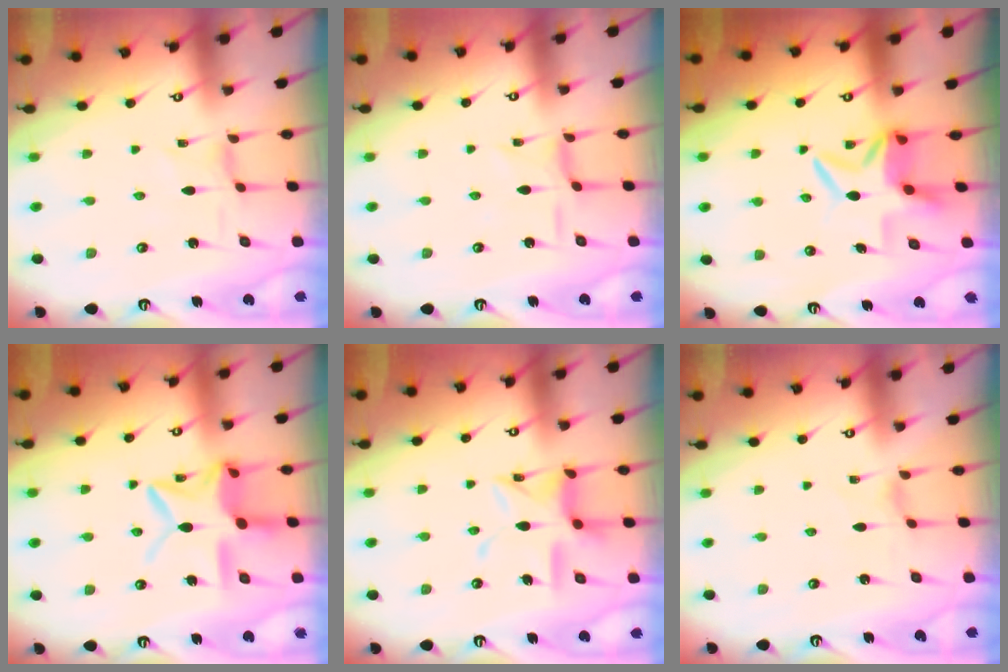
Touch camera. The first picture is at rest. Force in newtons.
{"total": 2.3, "press": 2.3, "slide": 0.2}
{"total": 7.6, "press": 7.5, "slide": 1.1}
{"total": 13.9, "press": 13.8, "slide": 1.0}
{"total": 12.7, "press": 12.7, "slide": 1.1}
{"total": 0.7, "press": 0.6, "slide": 0.2}